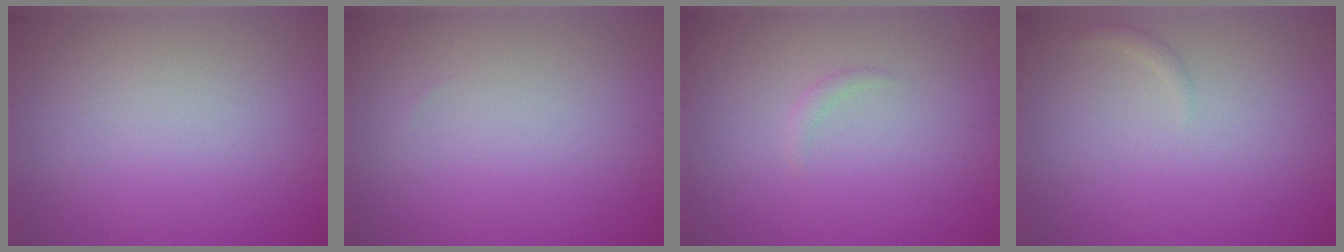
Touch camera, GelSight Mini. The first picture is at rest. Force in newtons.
{"total": 0.0}
{"total": 0.6, "press": 0.6, "slide": 0.1}
{"total": 0.6, "press": 0.6, "slide": 0.1}